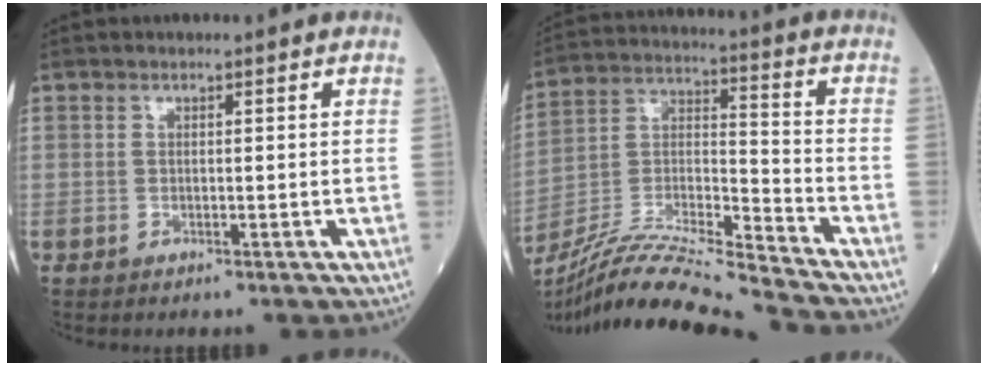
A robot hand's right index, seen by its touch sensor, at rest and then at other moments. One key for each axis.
{"total": 17.4, "fx": -16.1, "fy": -1.5, "fz": 6.4, "tx": -0.117, "ty": 0.004, "tz": -0.294}